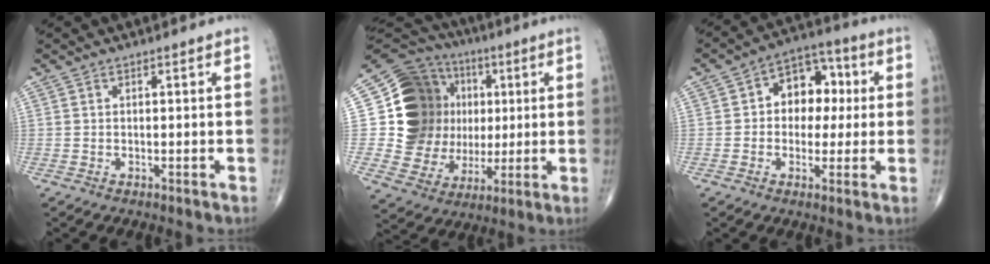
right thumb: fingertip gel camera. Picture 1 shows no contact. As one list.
[{"total": 20.7, "force": [2.8, 17.8, 10.1], "torque": [-0.121, 0.020, 0.067]}, {"total": 11.0, "force": [1.3, 8.0, 7.3], "torque": [-0.057, 0.027, 0.011]}]